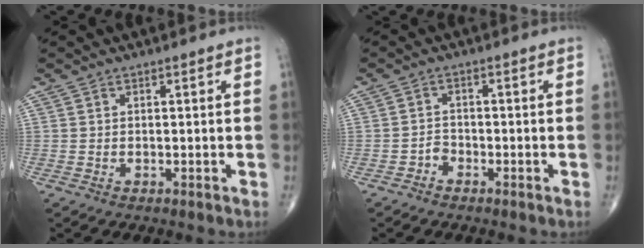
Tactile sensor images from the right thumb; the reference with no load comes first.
{"total": 1.7, "force": [-1.2, 1.1, 0.3], "torque": [0.001, 0.006, -0.028]}